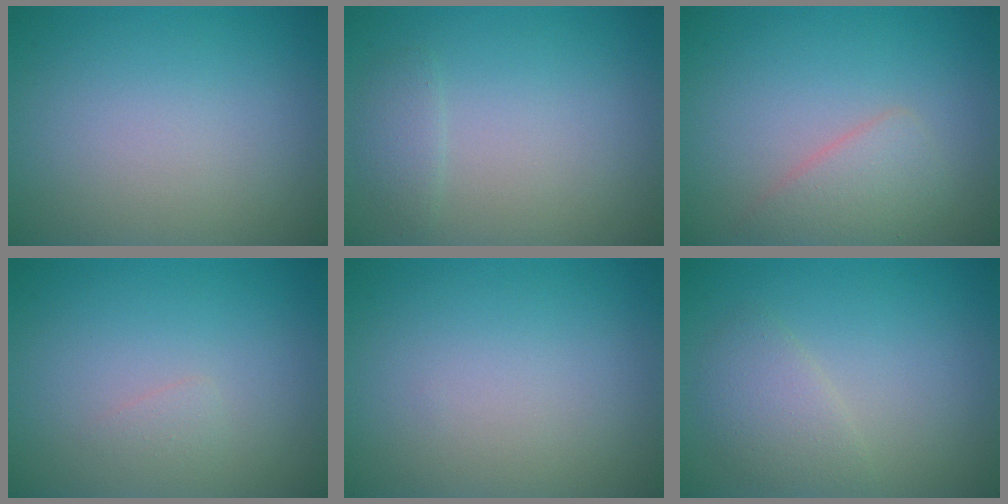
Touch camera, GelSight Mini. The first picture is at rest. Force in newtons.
{"total": 1.1, "press": 1.1, "slide": 0.0}
{"total": 2.5, "press": 2.5, "slide": 0.1}
{"total": 0.7, "press": 0.7, "slide": 0.0}
{"total": 0.0}
{"total": 2.3, "press": 2.3, "slide": 0.1}